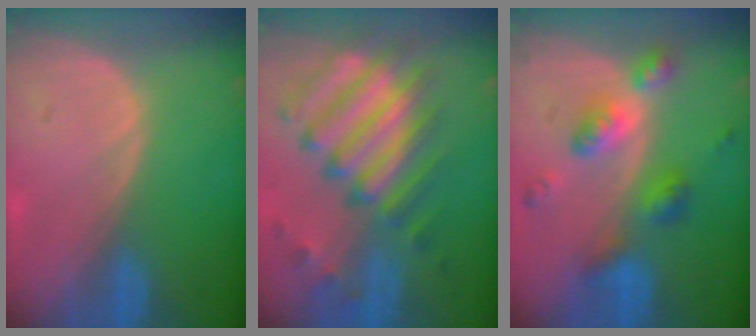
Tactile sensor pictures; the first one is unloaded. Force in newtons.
{"total": 11.6, "press": 10.5, "slide": 5.0}
{"total": 7.1, "press": 7.0, "slide": 0.6}